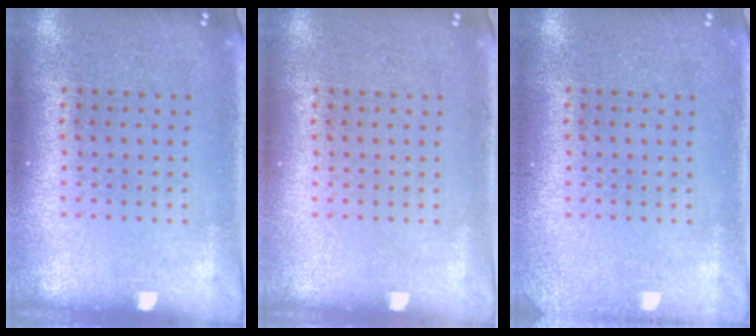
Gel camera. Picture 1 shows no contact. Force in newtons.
{"total": 0.0}
{"total": 1.2, "press": 1.2, "slide": 0.1}